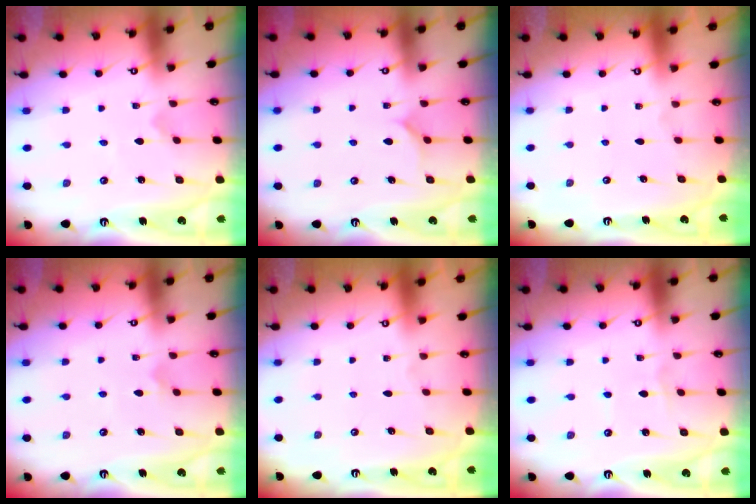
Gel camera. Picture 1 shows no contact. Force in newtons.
{"total": 4.4, "press": 4.4, "slide": 0.5}
{"total": 0.0}
{"total": 4.3, "press": 4.3, "slide": 0.4}
{"total": 0.0}
{"total": 1.5, "press": 1.4, "slide": 0.2}